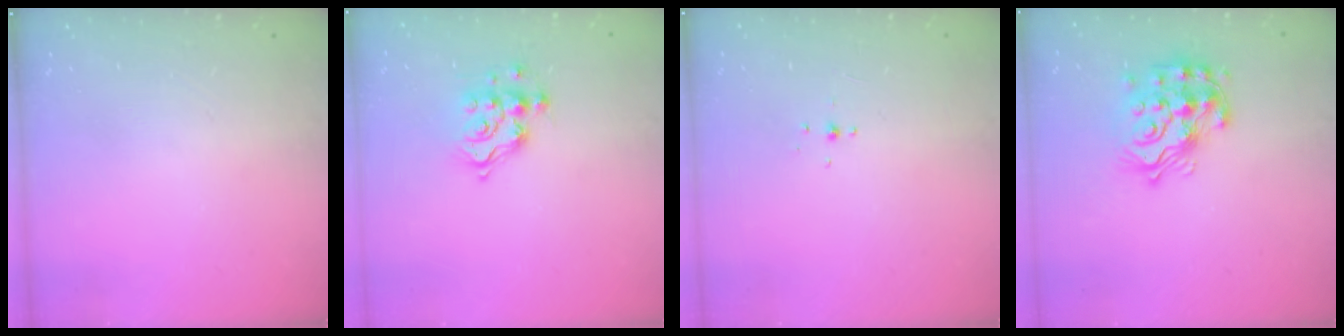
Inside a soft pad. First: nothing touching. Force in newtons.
{"total": 11.4, "press": 11.4, "slide": 0.6}
{"total": 2.4, "press": 2.3, "slide": 0.7}
{"total": 17.5, "press": 17.4, "slide": 1.4}